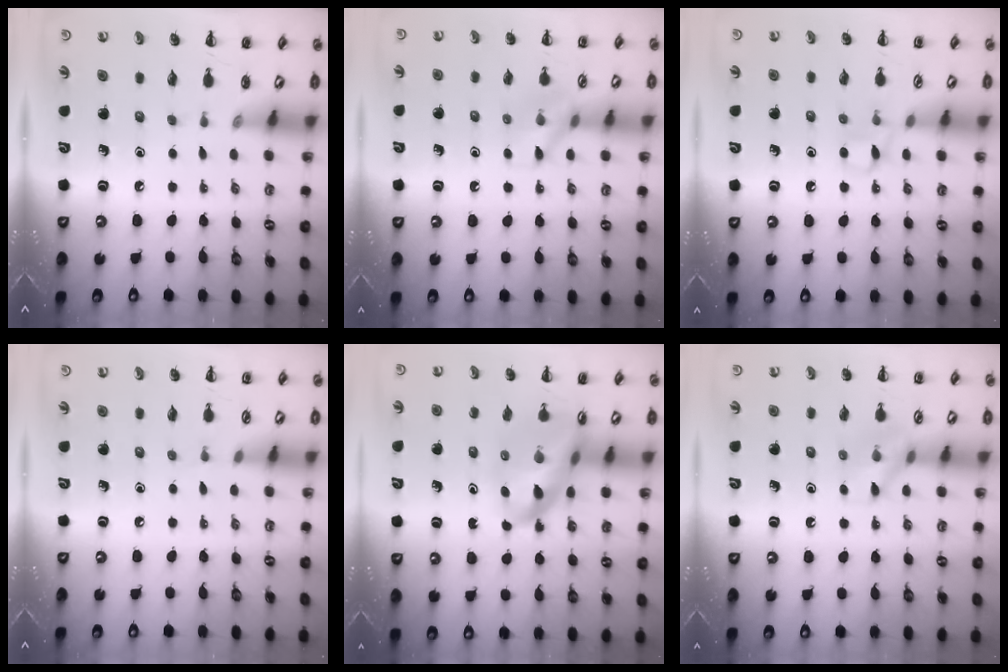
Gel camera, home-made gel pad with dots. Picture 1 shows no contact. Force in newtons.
{"total": 9.3, "press": 9.2, "slide": 1.3}
{"total": 4.0, "press": 3.7, "slide": 1.6}
{"total": 2.9, "press": 2.7, "slide": 1.1}
{"total": 12.5, "press": 11.9, "slide": 3.6}
{"total": 9.3, "press": 9.2, "slide": 1.3}